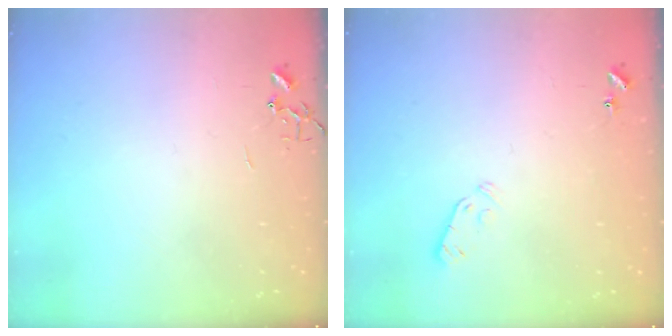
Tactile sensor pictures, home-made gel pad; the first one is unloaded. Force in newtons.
{"total": 3.9, "press": 3.8, "slide": 0.7}